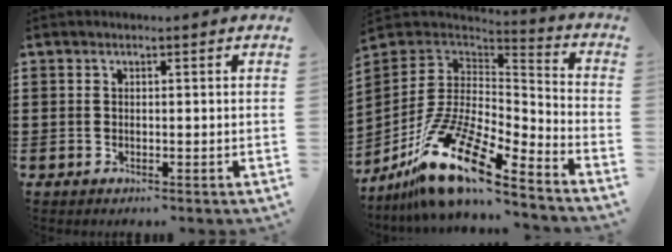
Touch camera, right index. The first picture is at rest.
{"total": 15.2, "force": [-10.0, 4.7, 10.5], "torque": [-0.221, 0.018, -0.187]}